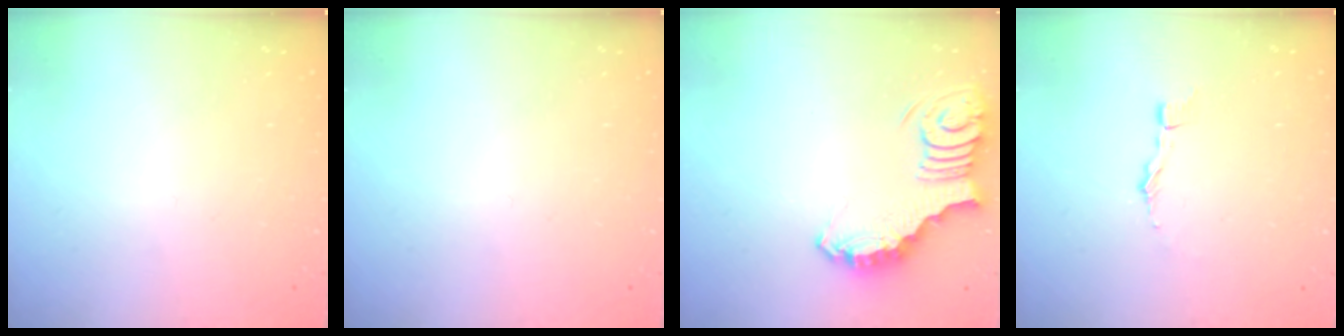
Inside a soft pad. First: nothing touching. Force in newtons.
{"total": 0.0}
{"total": 3.6, "press": 3.5, "slide": 0.7}
{"total": 1.4, "press": 1.4, "slide": 0.1}